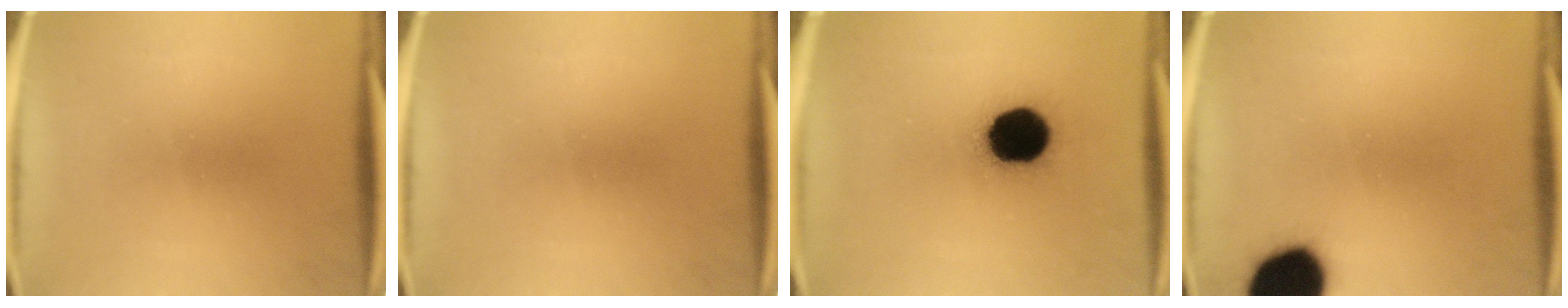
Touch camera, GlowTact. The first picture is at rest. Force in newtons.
{"total": 0.0}
{"total": 18.5}
{"total": 18.1}